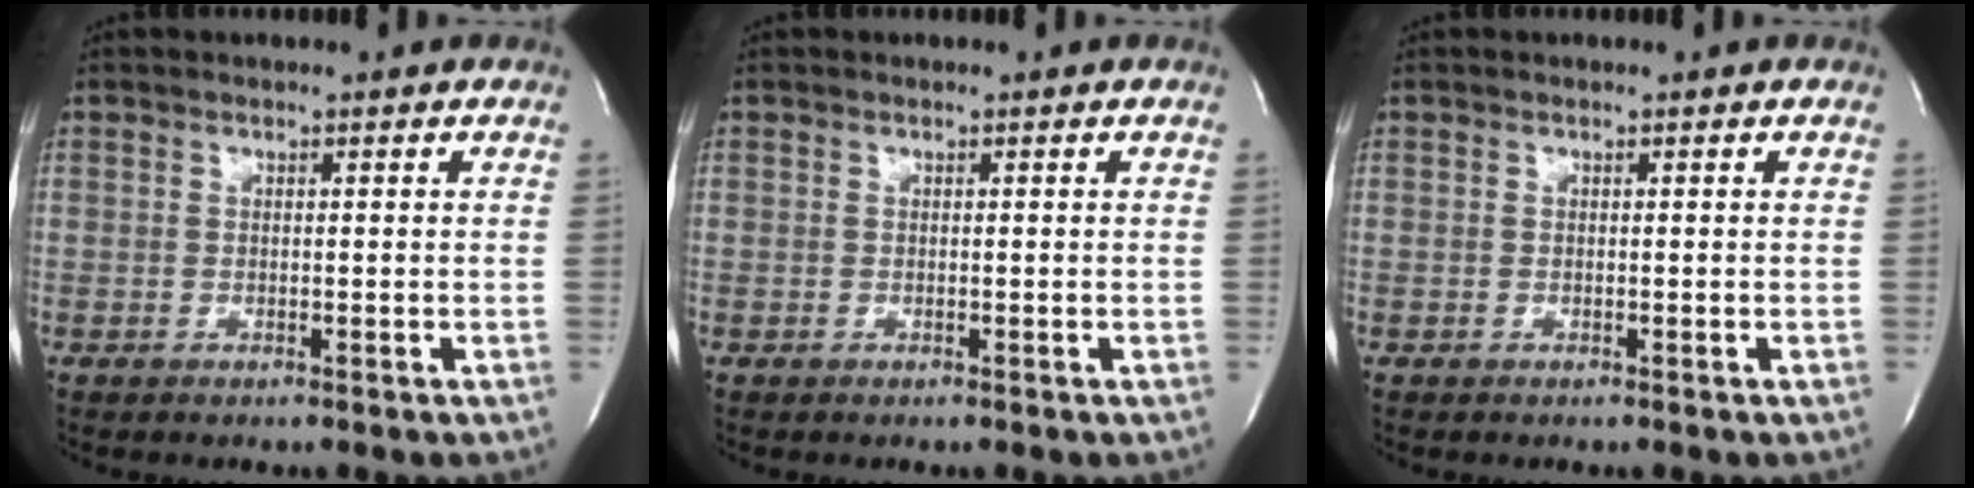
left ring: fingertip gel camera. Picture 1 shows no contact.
{"total": 0.0}
{"total": 0.0}